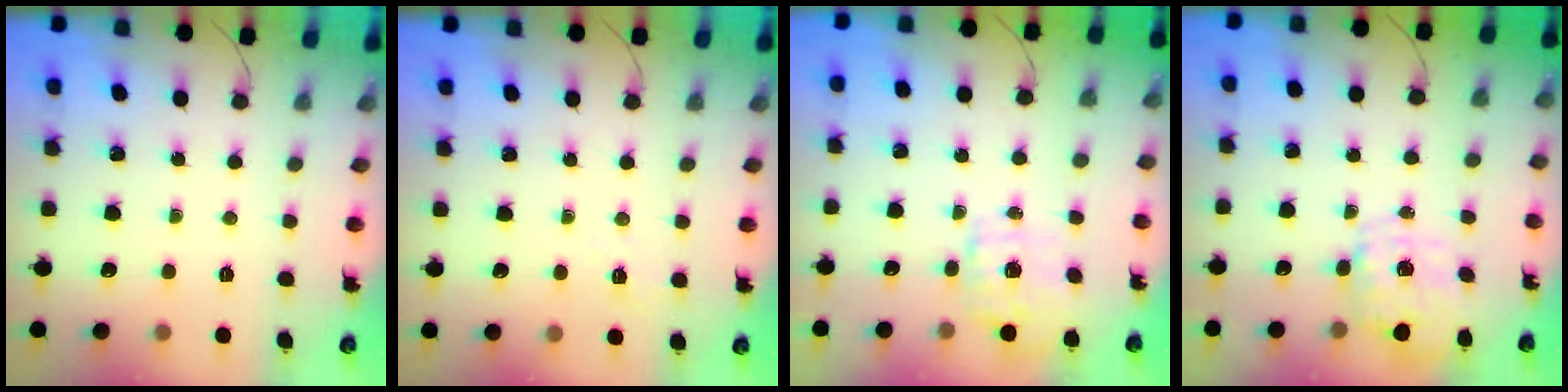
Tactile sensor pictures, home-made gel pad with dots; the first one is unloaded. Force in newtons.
{"total": 4.4, "press": 4.2, "slide": 1.1}
{"total": 1.9, "press": 1.8, "slide": 0.5}
{"total": 2.8, "press": 2.7, "slide": 0.9}